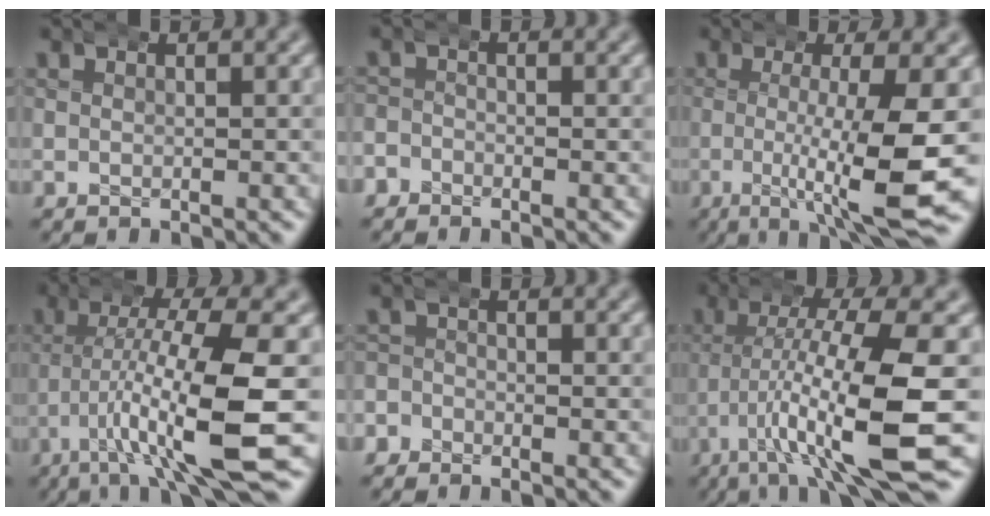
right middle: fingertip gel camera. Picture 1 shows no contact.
{"total": 2.3, "force": [-1.6, 1.5, -0.7], "torque": [0.008, -0.003, -0.036]}
{"total": 7.9, "force": [-2.1, 0.4, 7.6], "torque": [-0.129, -0.015, -0.026]}
{"total": 7.8, "force": [-2.6, 0.7, 7.4], "torque": [-0.125, -0.010, -0.037]}
{"total": 2.8, "force": [-1.7, 2.1, -0.5], "torque": [0.009, -0.001, -0.040]}
{"total": 8.7, "force": [-2.5, 1.2, 8.3], "torque": [-0.140, -0.010, -0.033]}